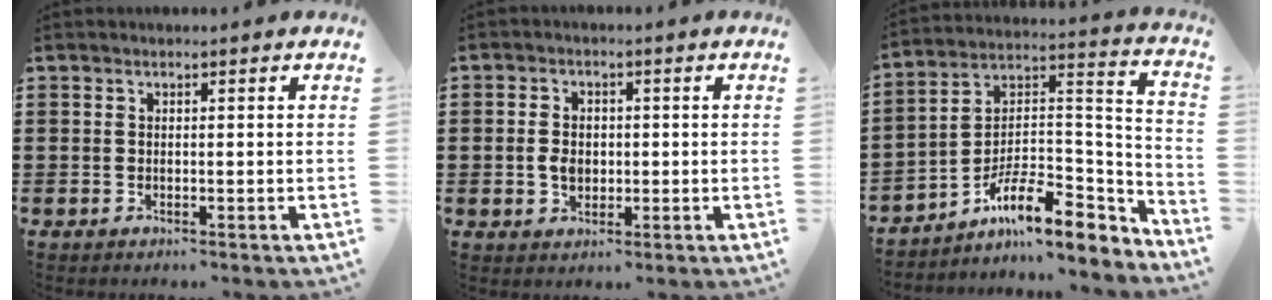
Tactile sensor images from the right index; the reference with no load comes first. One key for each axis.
{"total": 3.5, "fx": -0.2, "fy": 2.5, "fz": 2.5, "tx": -0.060, "ty": 0.002, "tz": -0.007}
{"total": 11.5, "fx": -7.3, "fy": 4.3, "fz": 7.8, "tx": -0.141, "ty": 0.009, "tz": -0.138}